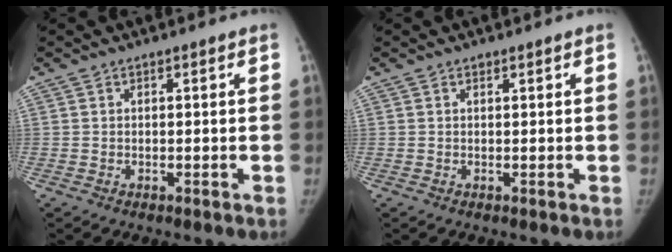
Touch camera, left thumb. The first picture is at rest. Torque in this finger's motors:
{"motor_torque": [0.57, 0.04, 0.42, -0.37, -0.02]}